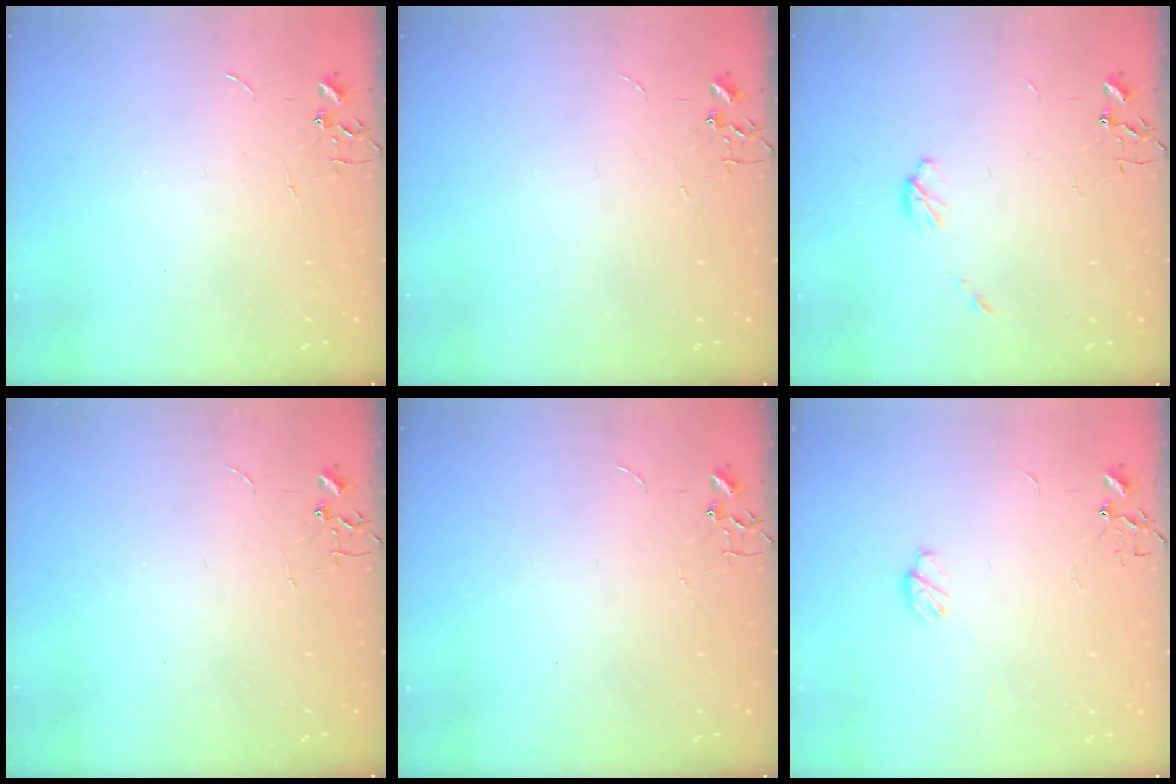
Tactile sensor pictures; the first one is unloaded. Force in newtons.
{"total": 0.0}
{"total": 4.9, "press": 4.9, "slide": 0.6}
{"total": 0.0}
{"total": 0.0}
{"total": 5.1, "press": 5.1, "slide": 0.5}